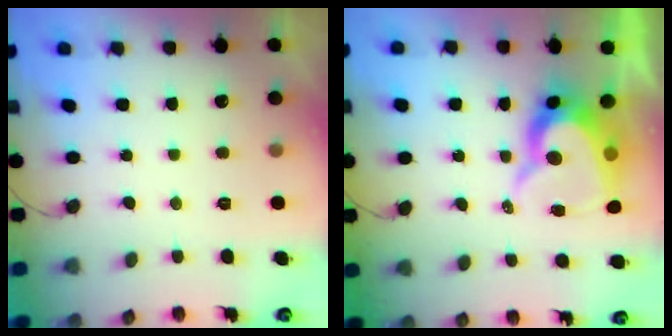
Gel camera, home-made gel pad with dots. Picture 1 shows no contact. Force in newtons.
{"total": 11.3, "press": 11.2, "slide": 1.1}